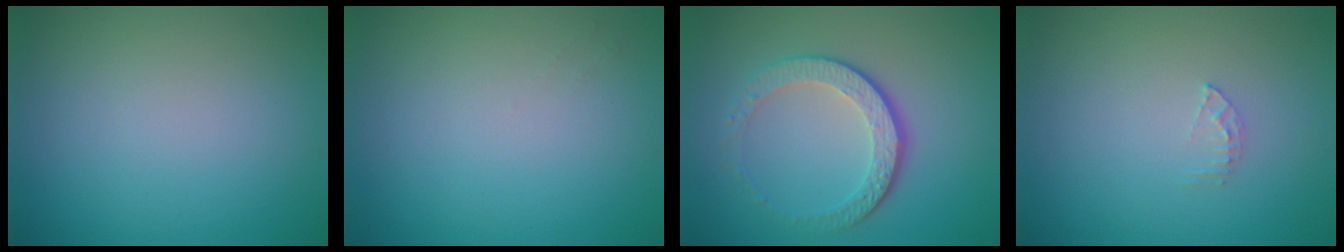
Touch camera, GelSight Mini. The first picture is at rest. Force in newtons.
{"total": 0.6, "press": 0.5, "slide": 0.3}
{"total": 4.1, "press": 3.0, "slide": 2.8}
{"total": 0.9, "press": 0.9, "slide": 0.1}